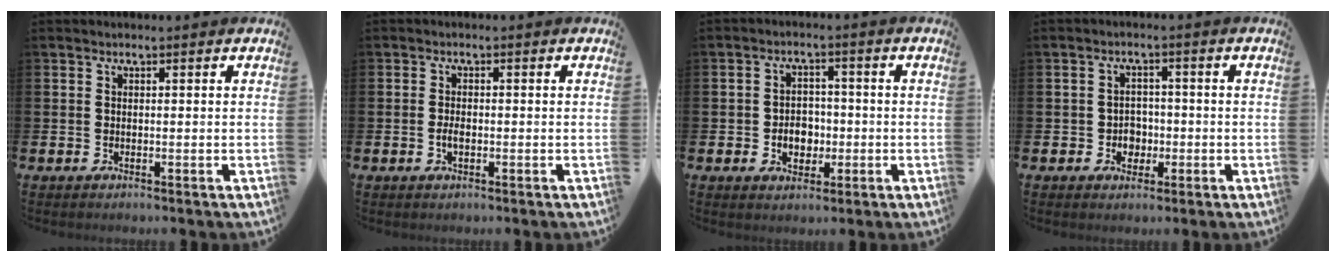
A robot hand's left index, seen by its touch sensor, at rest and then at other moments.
{"total": 1.5, "force": [-0.4, 0.8, 1.3], "torque": [-0.020, 0.000, -0.008]}
{"total": 3.8, "force": [-0.9, 3.2, 1.9], "torque": [-0.025, 0.000, -0.025]}
{"total": 2.8, "force": [-0.7, 2.6, 0.9], "torque": [-0.014, 0.000, -0.022]}